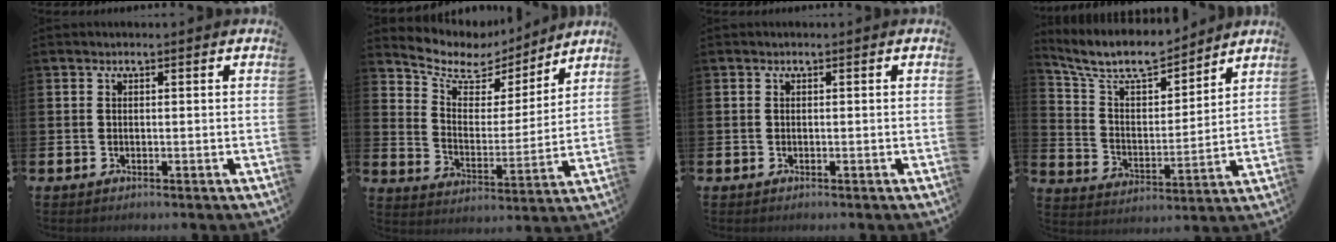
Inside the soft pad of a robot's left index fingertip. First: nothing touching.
{"total": 7.2, "force": [6.4, 3.3, 1.1], "torque": [-0.065, -0.049, 0.110]}
{"total": 0.0}
{"total": 8.6, "force": [7.8, 2.5, 2.8], "torque": [-0.094, -0.053, 0.136]}